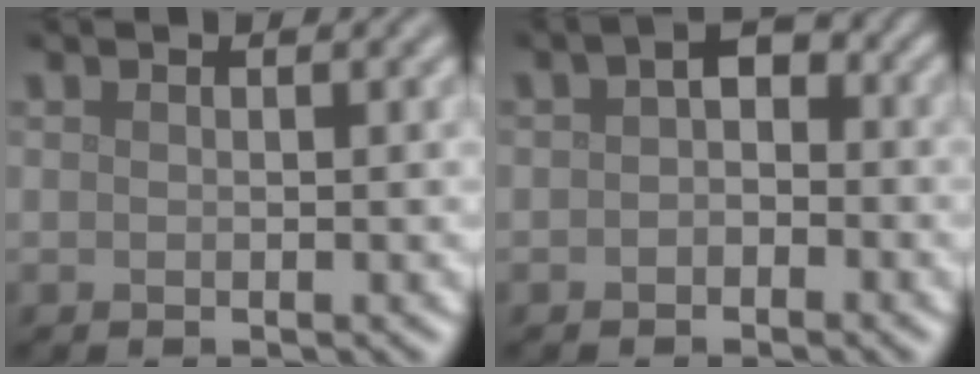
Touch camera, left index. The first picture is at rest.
{"total": 2.6, "force": [0.0, 1.8, 2.0], "torque": [-0.027, 0.009, -0.012]}